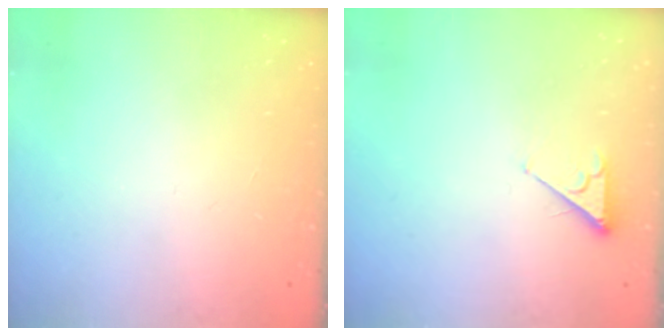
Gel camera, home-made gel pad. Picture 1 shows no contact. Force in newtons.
{"total": 3.0, "press": 2.9, "slide": 0.4}